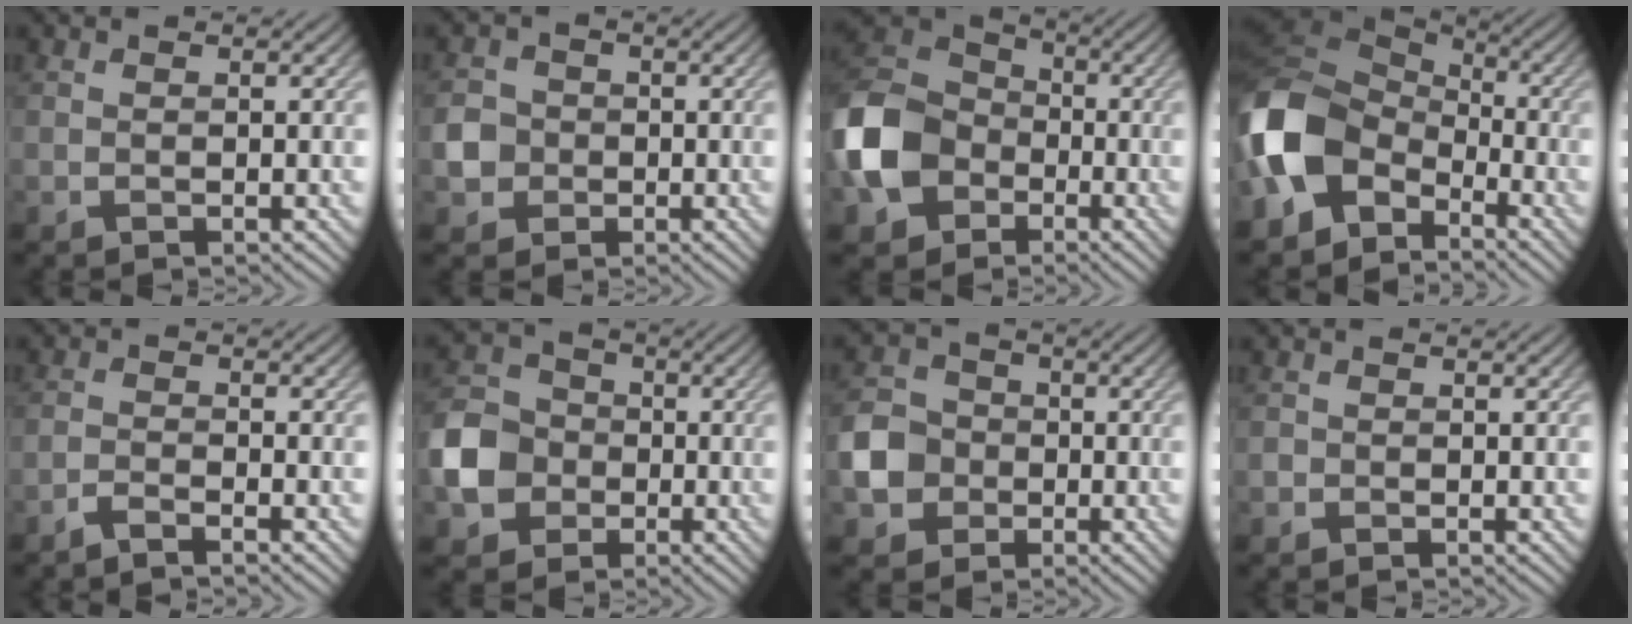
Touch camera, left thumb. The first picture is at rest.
{"total": 3.4, "force": [-0.7, 3.2, 1.0], "torque": [-0.025, 0.001, -0.022]}
{"total": 12.6, "force": [-3.8, 9.7, 7.0], "torque": [-0.195, -0.010, -0.099]}
{"total": 12.3, "force": [-4.8, 8.5, 7.5], "torque": [-0.191, -0.006, -0.111]}
{"total": 1.9, "force": [-1.8, 0.1, 0.8], "torque": [-0.019, 0.002, -0.043]}
{"total": 8.3, "force": [-2.2, 7.0, 3.9], "torque": [-0.106, 0.001, -0.064]}
{"total": 6.2, "force": [-1.6, 5.4, 2.5], "torque": [-0.067, 0.002, -0.050]}
{"total": 0.7, "force": [-0.4, 0.5, 0.0], "torque": [0.000, 0.003, -0.013]}